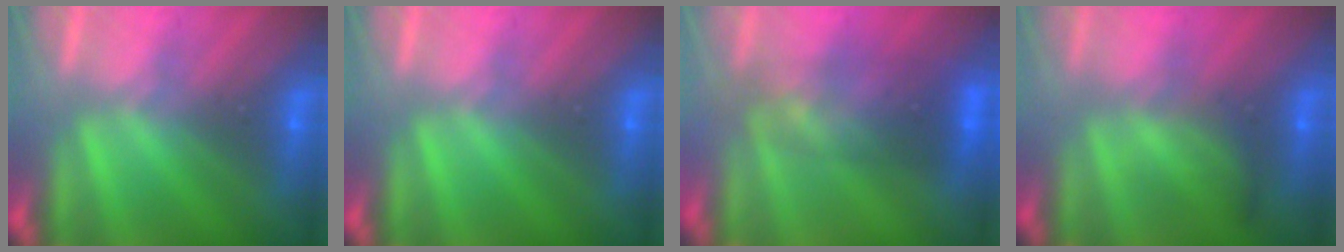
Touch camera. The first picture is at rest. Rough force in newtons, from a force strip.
{"total": 0.0}
{"total": 5.7}
{"total": 10.8}